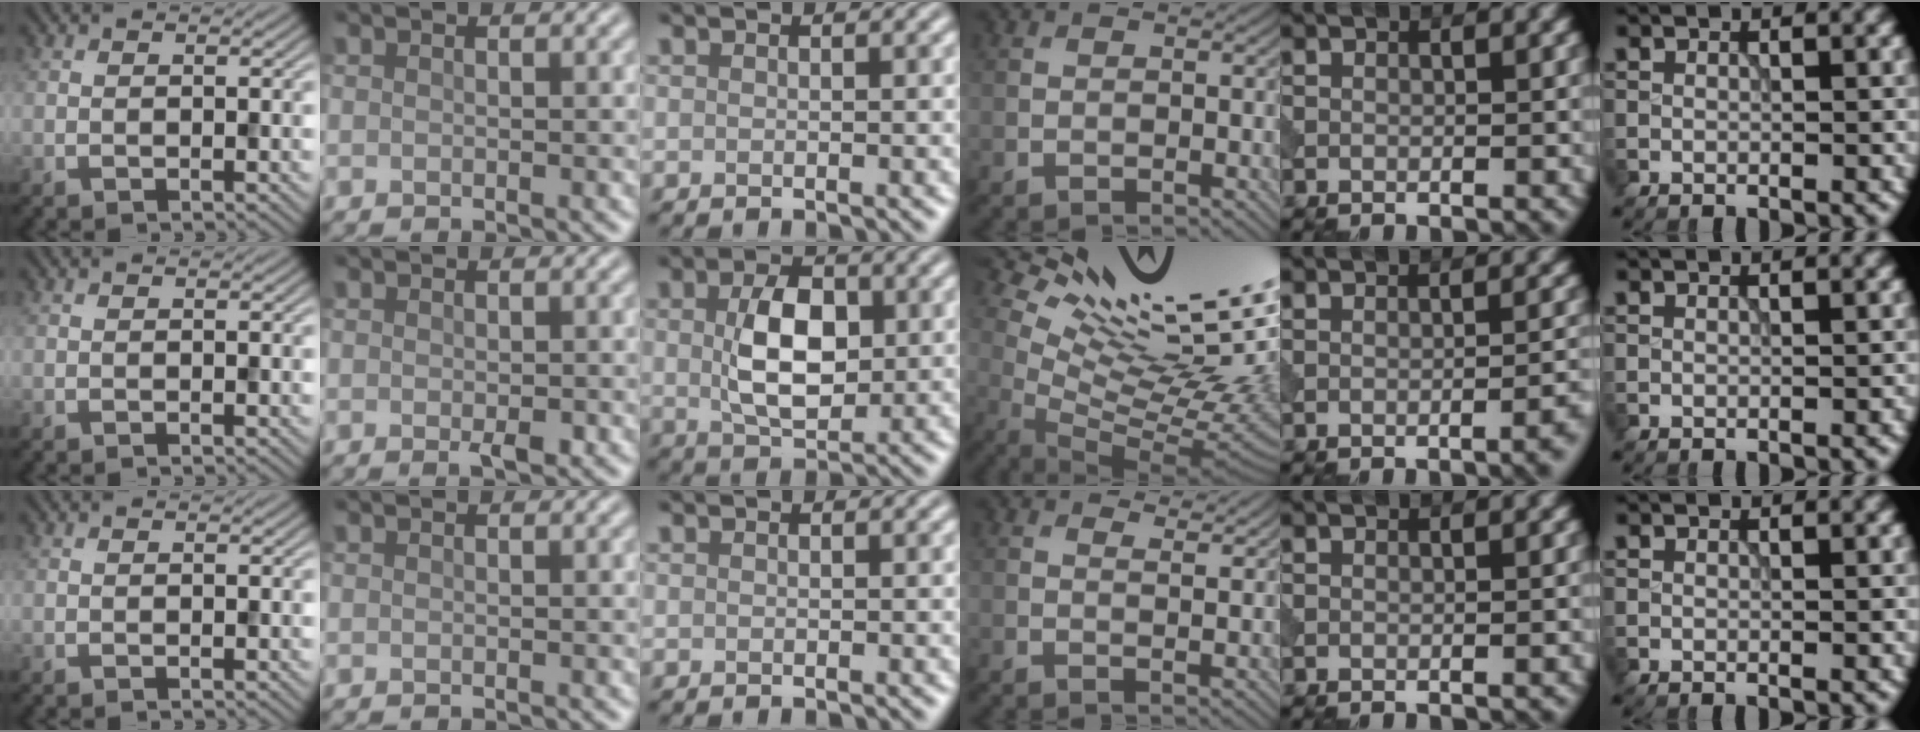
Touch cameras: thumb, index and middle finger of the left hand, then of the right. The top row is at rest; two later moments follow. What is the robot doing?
{"motion": "dispense", "object": "syringe"}